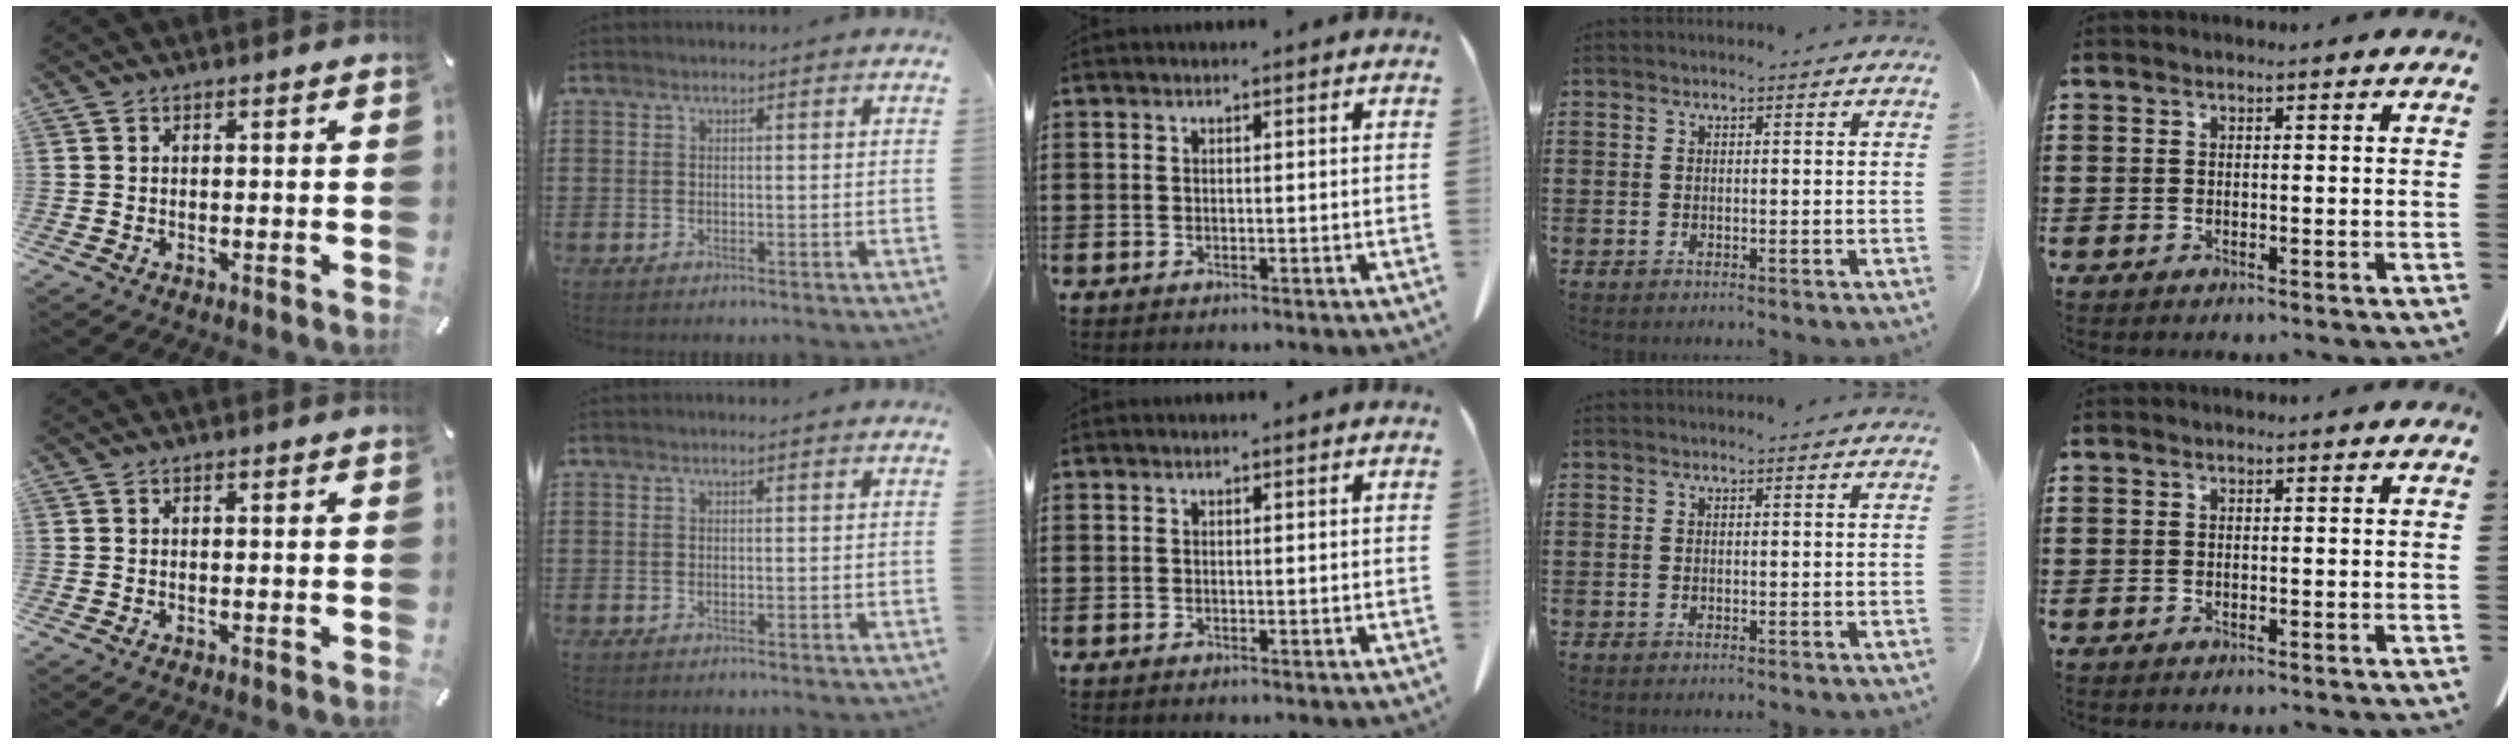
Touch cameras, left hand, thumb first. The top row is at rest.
{}